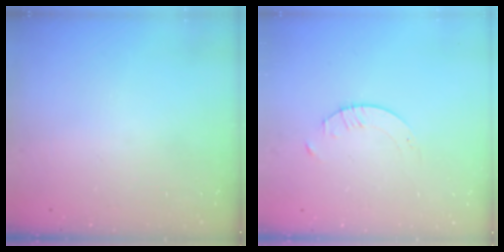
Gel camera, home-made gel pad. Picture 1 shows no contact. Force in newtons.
{"total": 1.6, "press": 1.6, "slide": 0.2}